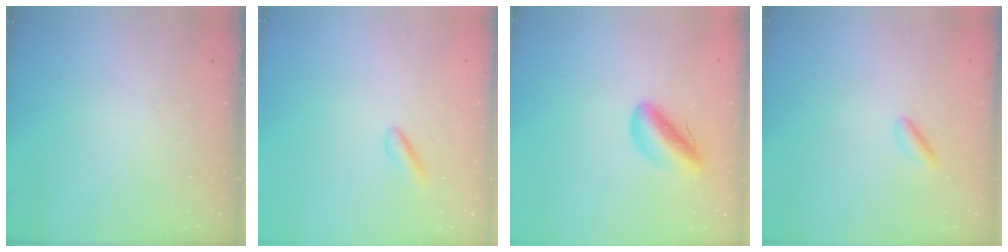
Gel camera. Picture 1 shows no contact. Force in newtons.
{"total": 2.4, "press": 2.3, "slide": 0.9}
{"total": 8.7, "press": 8.5, "slide": 2.1}
{"total": 2.6, "press": 2.4, "slide": 1.0}